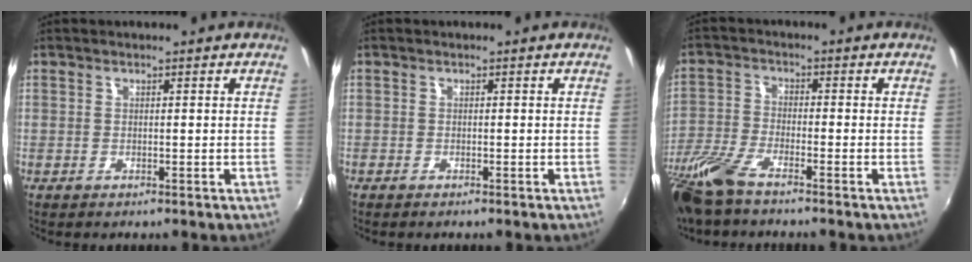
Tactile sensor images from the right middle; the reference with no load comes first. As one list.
[{"total": 0.5, "force": [-0.5, 0.1, 0.1], "torque": [-0.003, -0.003, -0.012]}, {"total": 9.8, "force": [-7.6, 2.0, 5.9], "torque": [-0.144, -0.022, -0.157]}]